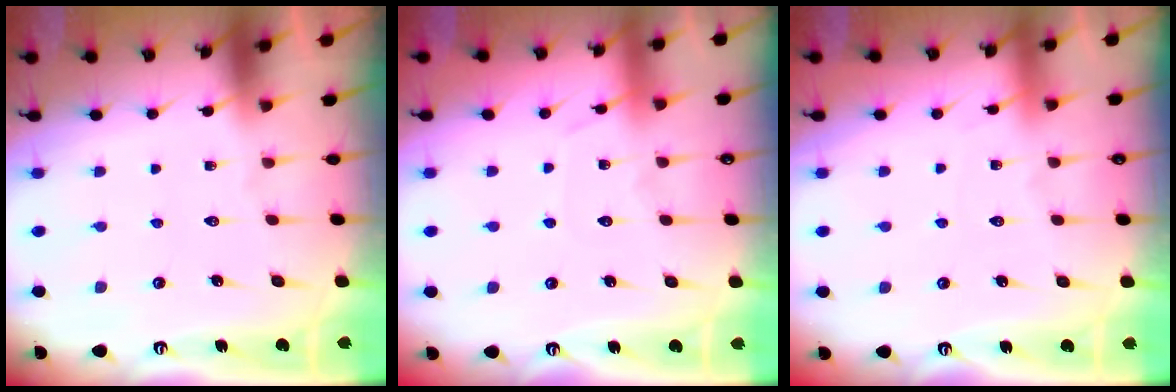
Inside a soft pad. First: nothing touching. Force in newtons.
{"total": 6.4, "press": 6.4, "slide": 0.8}
{"total": 2.5, "press": 2.5, "slide": 0.3}